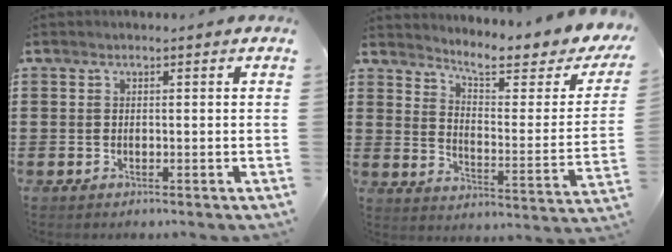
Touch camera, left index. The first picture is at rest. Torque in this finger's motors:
{"motor_torque": [2.14, 0.00, 0.22, 0.10]}